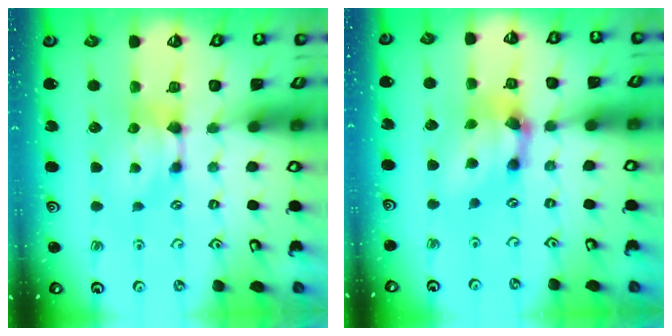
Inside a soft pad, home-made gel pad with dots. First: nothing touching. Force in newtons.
{"total": 5.5, "press": 4.9, "slide": 2.5}